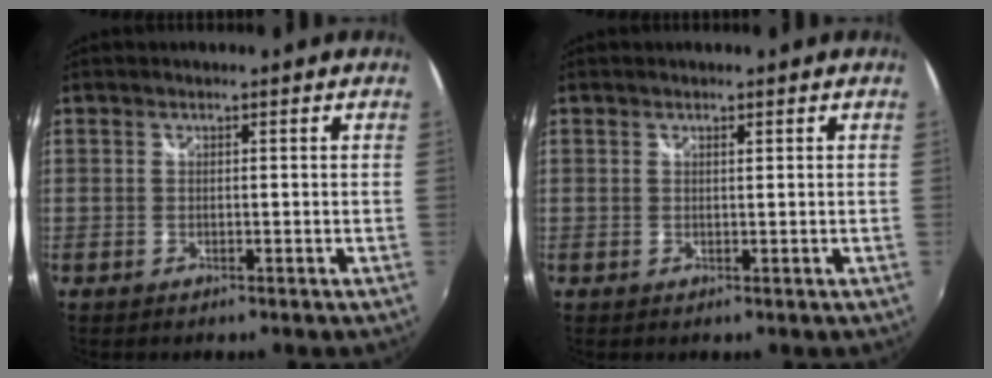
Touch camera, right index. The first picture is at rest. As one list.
[{"total": 0.6, "force": [0.4, 0.1, 0.4], "torque": [-0.006, 0.001, 0.007]}]